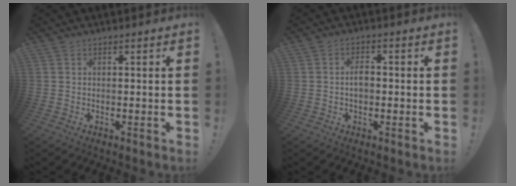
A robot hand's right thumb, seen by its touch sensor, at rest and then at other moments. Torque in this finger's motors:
{"motor_torque": [0.66, 0.31, 0.24, -0.28, 0.02]}